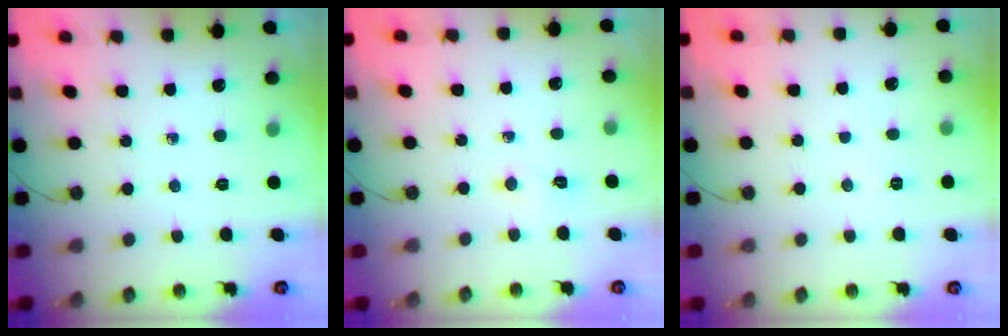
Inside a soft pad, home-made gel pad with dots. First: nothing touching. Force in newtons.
{"total": 2.8, "press": 2.7, "slide": 0.5}
{"total": 3.9, "press": 3.8, "slide": 1.0}